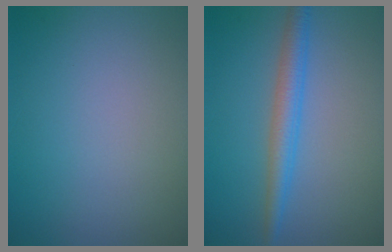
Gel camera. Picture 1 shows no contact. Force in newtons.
{"total": 3.0, "press": 3.0, "slide": 0.2}